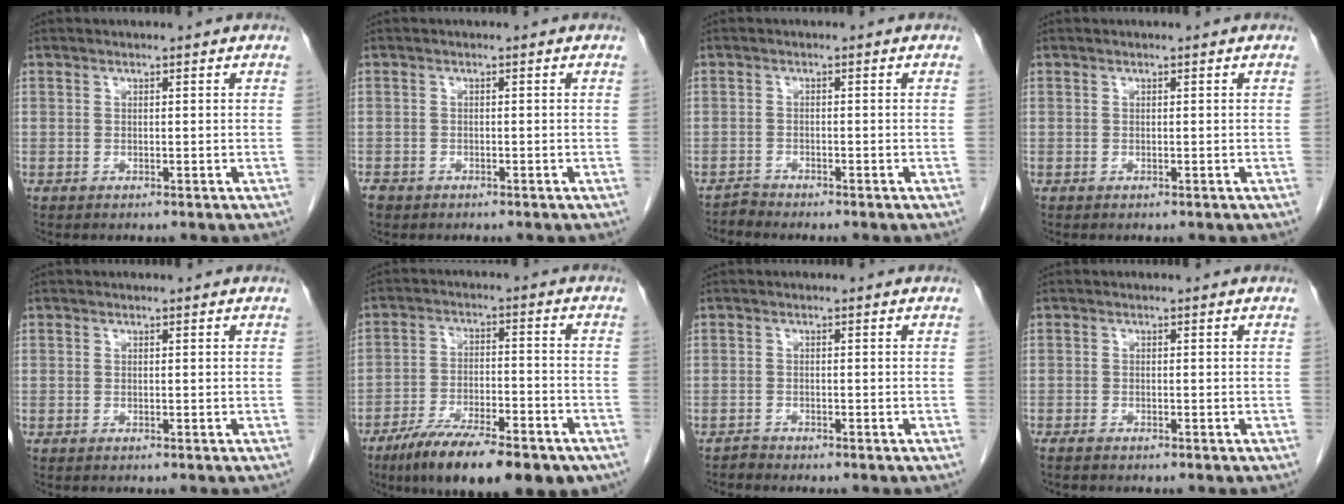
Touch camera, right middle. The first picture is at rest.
{"total": 2.0, "force": [-1.4, 1.2, 0.6], "torque": [-0.015, -0.001, -0.023]}
{"total": 1.4, "force": [-1.3, 0.0, -0.5], "torque": [0.013, -0.006, -0.025]}
{"total": 0.0}
{"total": 0.0}
{"total": 17.3, "force": [-12.1, 4.8, 11.4], "torque": [-0.152, -0.011, -0.192]}
{"total": 1.0, "force": [-0.9, 0.0, -0.3], "torque": [0.007, -0.004, -0.019]}
{"total": 1.6, "force": [-1.4, 0.3, 0.7], "torque": [-0.017, -0.004, -0.018]}